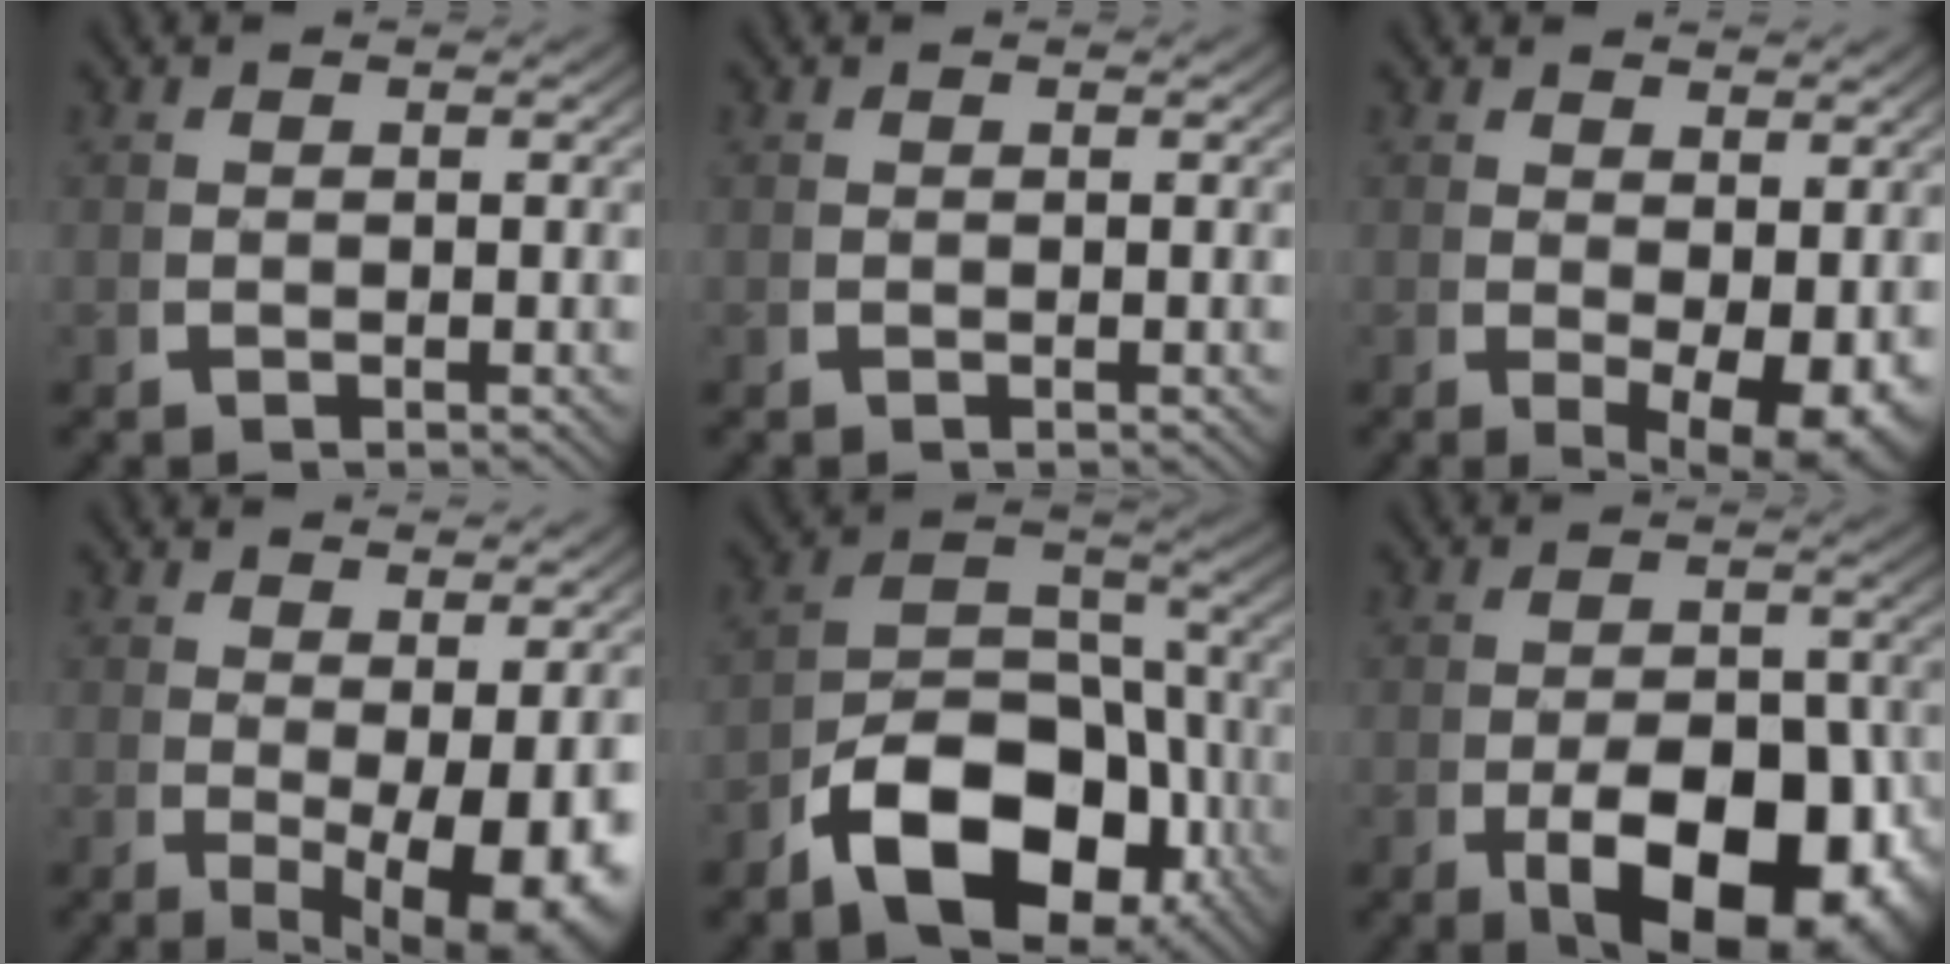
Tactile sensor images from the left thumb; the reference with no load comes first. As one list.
[{"total": 0.0}, {"total": 4.6, "force": [0.1, 2.4, 3.8], "torque": [-0.063, -0.030, 0.020]}, {"total": 7.5, "force": [-0.8, 3.9, 6.3], "torque": [-0.103, -0.038, 0.013]}, {"total": 11.6, "force": [-3.2, 7.6, 8.2], "torque": [-0.160, -0.045, -0.039]}, {"total": 12.0, "force": [-3.1, 7.1, 9.1], "torque": [-0.150, -0.060, -0.020]}]